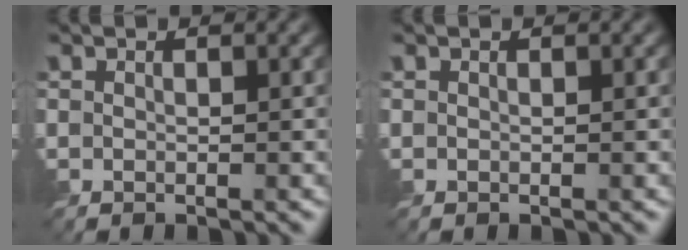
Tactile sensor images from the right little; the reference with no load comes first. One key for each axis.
{"total": 0.0}